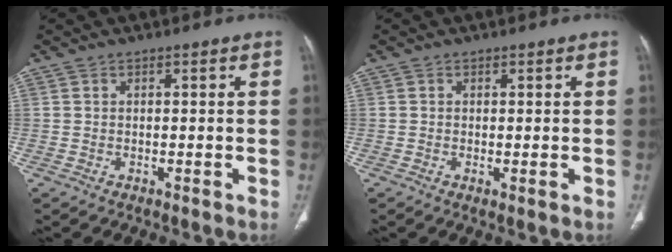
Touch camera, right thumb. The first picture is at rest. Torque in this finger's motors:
{"motor_torque": [-0.20, 0.17, -0.32, 0.30, -0.02]}